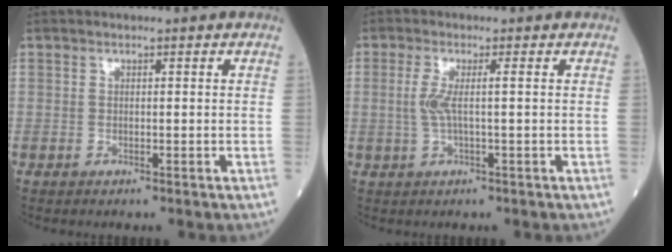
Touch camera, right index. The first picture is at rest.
{"total": 3.1, "force": [0.1, 0.0, 3.1], "torque": [-0.075, 0.004, 0.002]}